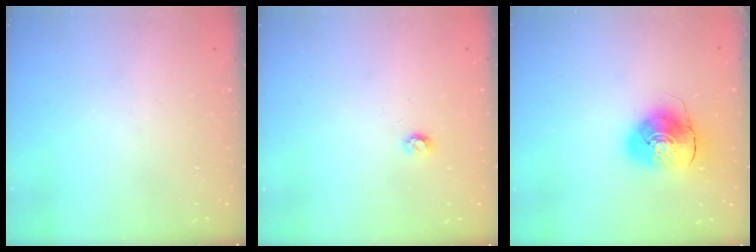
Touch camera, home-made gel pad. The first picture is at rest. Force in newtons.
{"total": 3.6, "press": 3.6, "slide": 0.3}
{"total": 9.7, "press": 9.6, "slide": 1.4}